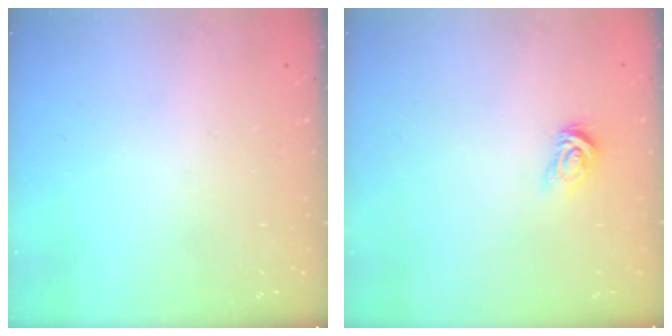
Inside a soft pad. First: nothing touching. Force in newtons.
{"total": 3.7, "press": 3.7, "slide": 0.4}